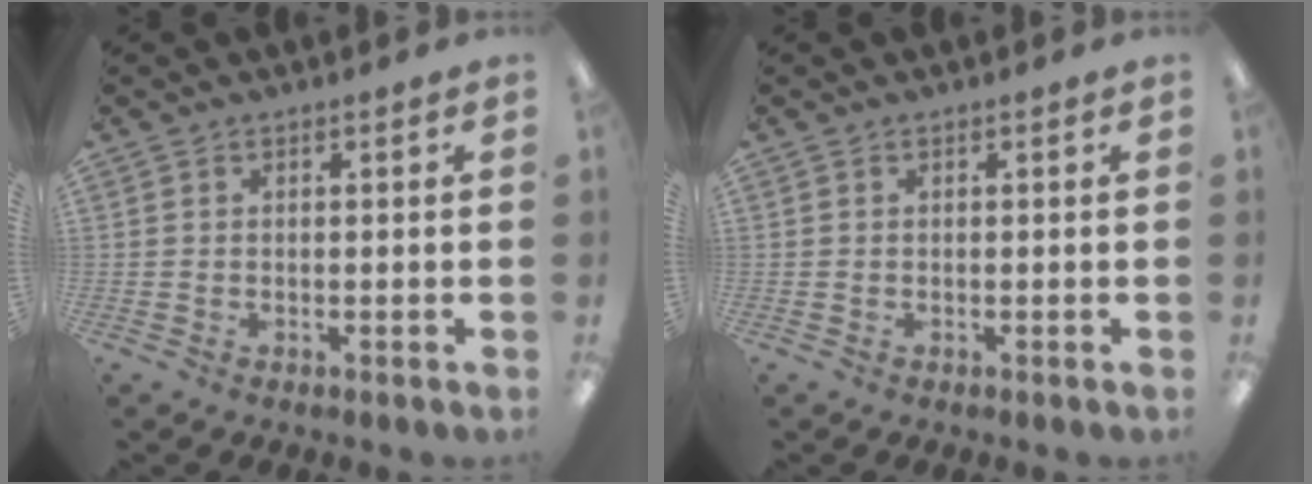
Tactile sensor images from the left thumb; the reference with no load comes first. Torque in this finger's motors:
{"motor_torque": [0.00, 0.00, -0.13, 0.14, 0.00]}